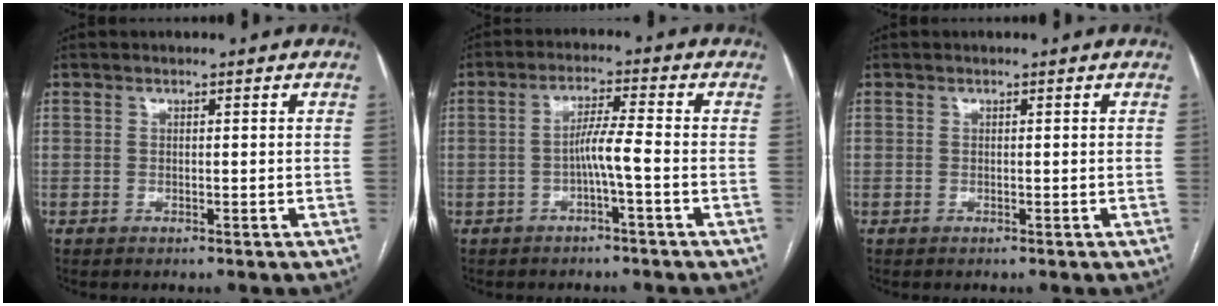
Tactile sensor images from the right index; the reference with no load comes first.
{"total": 2.7, "force": [-1.0, -0.1, 2.5], "torque": [-0.042, 0.005, -0.019]}
{"total": 0.0}